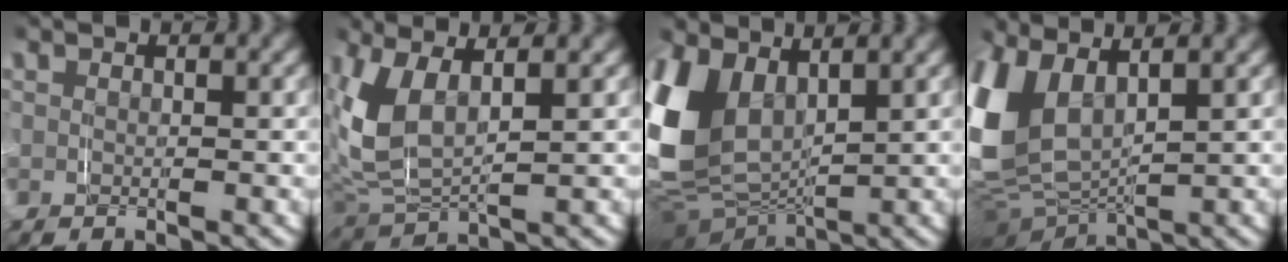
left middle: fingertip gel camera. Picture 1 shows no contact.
{"total": 6.3, "force": [1.5, 3.8, 4.8], "torque": [-0.150, -0.005, 0.027]}
{"total": 13.2, "force": [0.4, 9.7, 8.9], "torque": [-0.225, -0.024, 0.014]}
{"total": 11.9, "force": [0.6, 8.7, 8.1], "torque": [-0.217, -0.016, 0.011]}